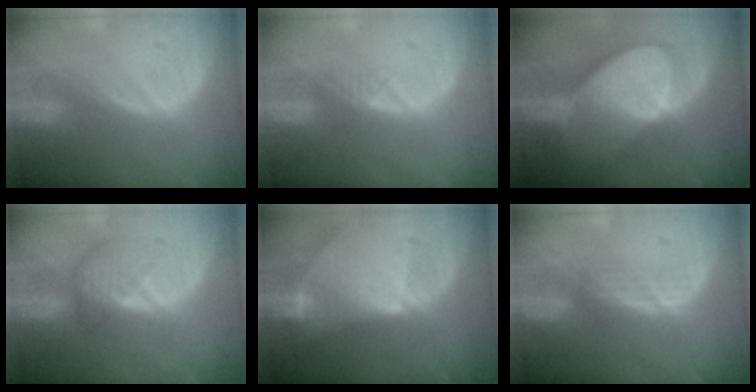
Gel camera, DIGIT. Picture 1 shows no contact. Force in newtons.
{"total": 1.6, "press": 1.4, "slide": 0.9}
{"total": 8.9, "press": 8.1, "slide": 3.7}
{"total": 4.5, "press": 4.1, "slide": 2.0}
{"total": 9.4, "press": 8.2, "slide": 4.7}
{"total": 2.2, "press": 2.1, "slide": 0.2}